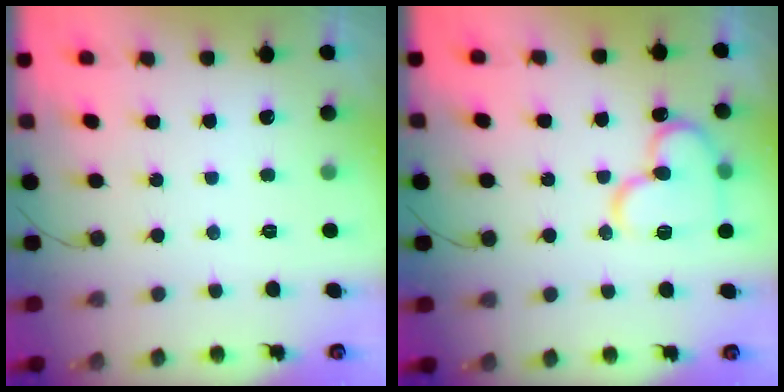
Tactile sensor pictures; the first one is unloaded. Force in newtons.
{"total": 14.3, "press": 14.2, "slide": 1.5}